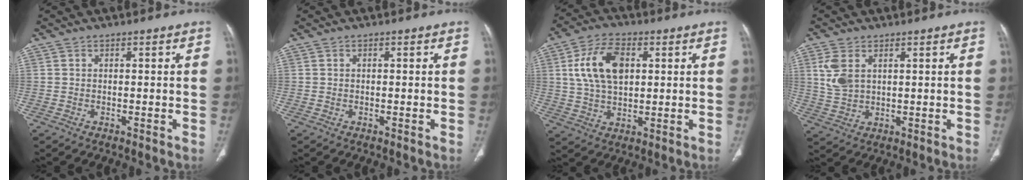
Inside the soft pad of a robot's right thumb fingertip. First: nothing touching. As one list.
[{"total": 0.0}, {"total": 12.1, "force": [2.9, 7.2, 9.3], "torque": [-0.165, 0.003, 0.053]}, {"total": 6.1, "force": [2.3, 3.6, 4.3], "torque": [-0.096, -0.005, 0.055]}]